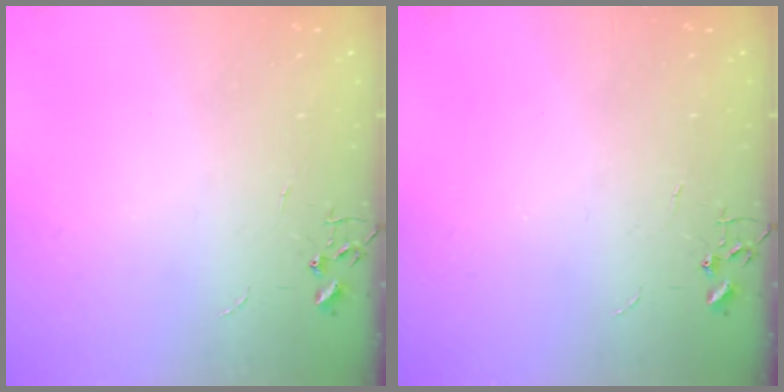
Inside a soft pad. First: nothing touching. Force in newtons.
{"total": 0.0}